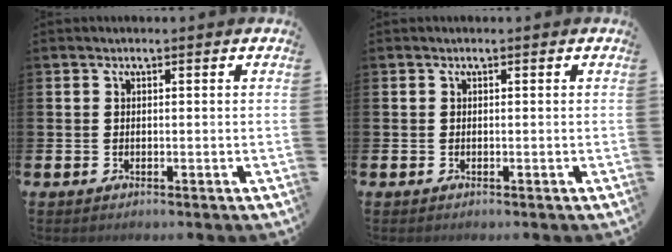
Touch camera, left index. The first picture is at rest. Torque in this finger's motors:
{"motor_torque": [0.05, -0.06, -0.04, -0.01]}